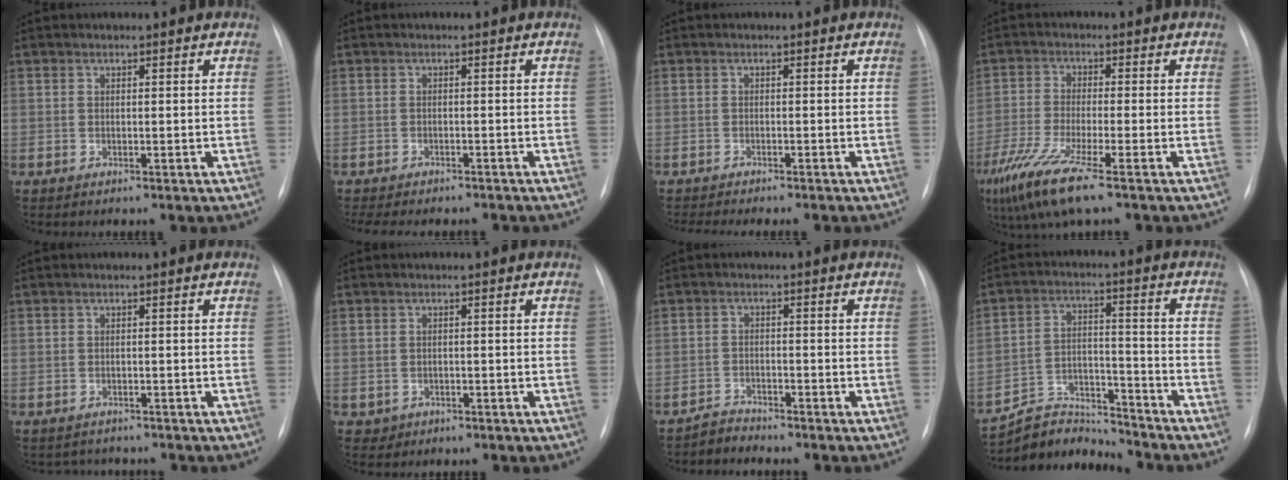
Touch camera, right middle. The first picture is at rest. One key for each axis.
{"total": 10.3, "fx": -8.9, "fy": 3.2, "fz": 3.9, "tx": -0.065, "ty": -0.002, "tz": -0.111}
{"total": 7.6, "fx": -6.8, "fy": 0.9, "fz": 3.5, "tx": -0.036, "ty": -0.003, "tz": -0.093}
{"total": 9.5, "fx": -6.0, "fy": 0.1, "fz": 7.4, "tx": -0.155, "ty": -0.032, "tz": -0.114}
{"total": 2.3, "fx": -2.0, "fy": 1.0, "fz": -0.5, "tx": 0.004, "ty": 0.003, "tz": -0.028}
{"total": 1.8, "fx": -0.6, "fy": 1.7, "fz": 0.0, "tx": -0.006, "ty": 0.007, "tz": -0.002}
{"total": 2.4, "fx": -2.3, "fy": 0.4, "fz": -0.6, "tx": 0.014, "ty": -0.007, "tz": -0.042}
{"total": 9.8, "fx": -9.6, "fy": 1.9, "fz": -0.4, "tx": 0.006, "ty": 0.032, "tz": -0.173}